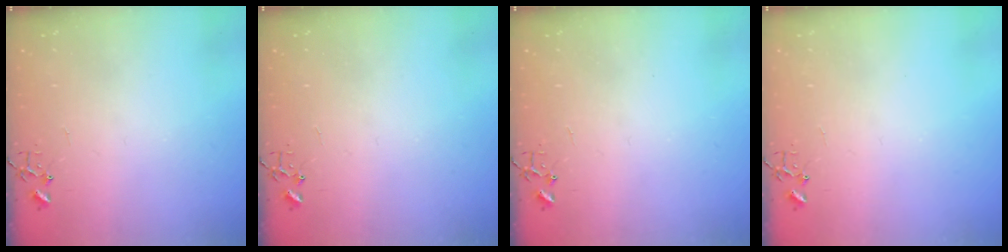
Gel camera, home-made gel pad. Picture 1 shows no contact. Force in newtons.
{"total": 0.0}
{"total": 0.0}
{"total": 0.0}